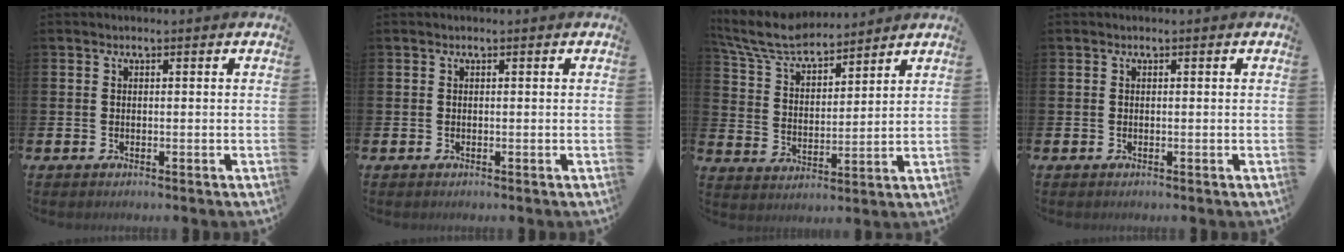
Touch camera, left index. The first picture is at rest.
{"total": 0.0}
{"total": 7.6, "force": [7.0, 1.9, 2.4], "torque": [-0.081, -0.036, 0.125]}
{"total": 0.0}